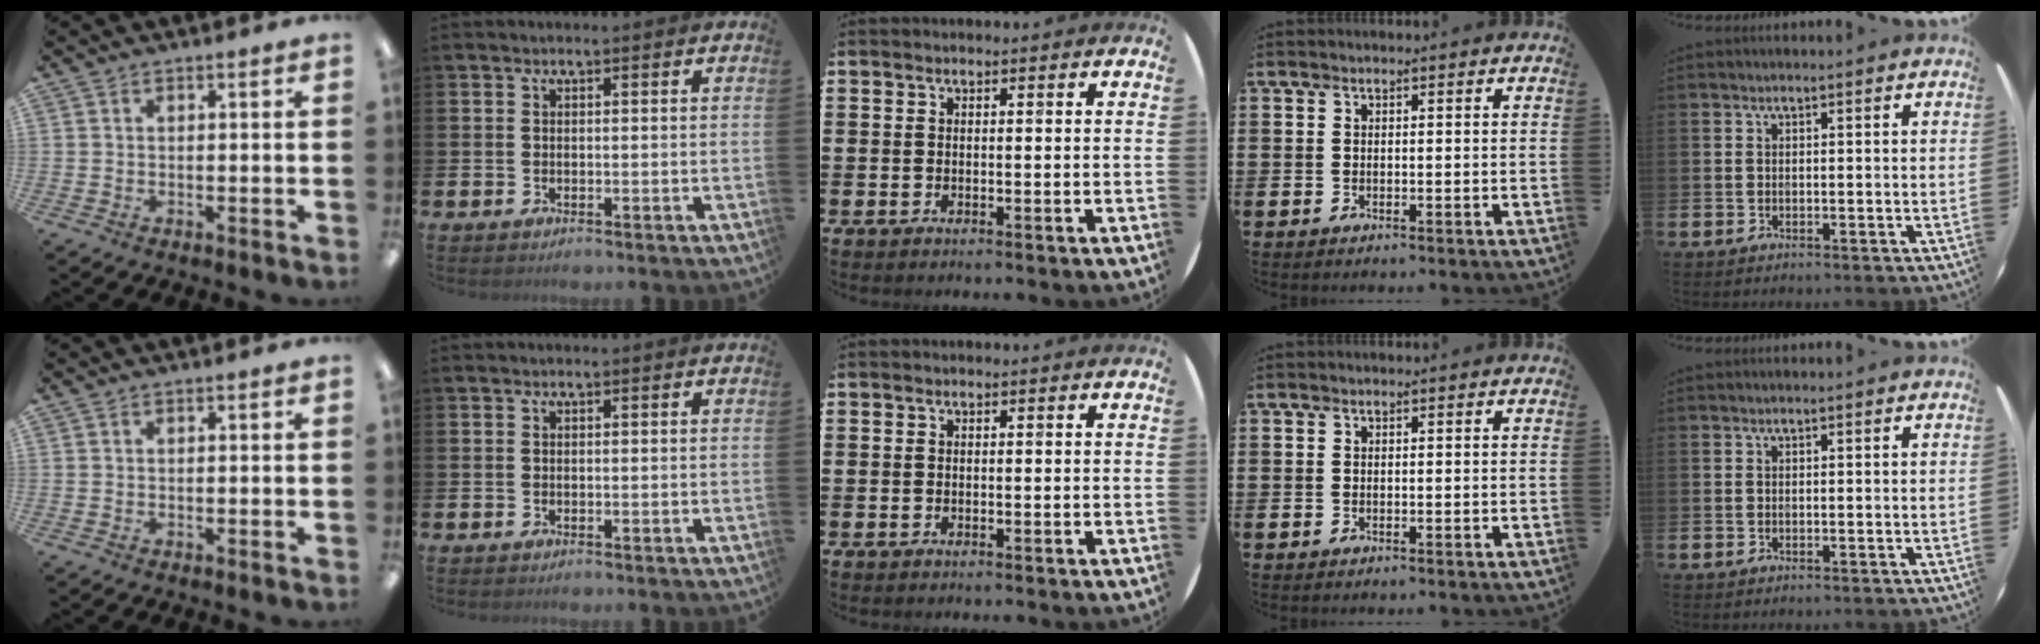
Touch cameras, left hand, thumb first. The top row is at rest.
{}